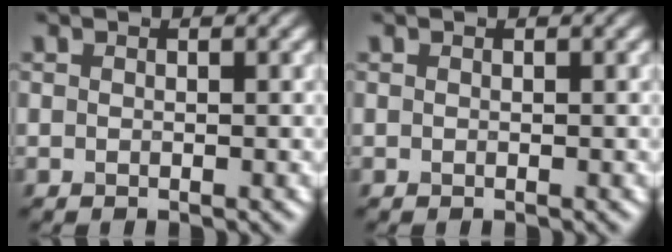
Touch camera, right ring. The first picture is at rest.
{"total": 0.0}